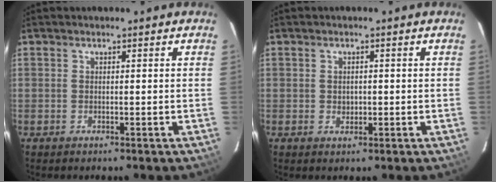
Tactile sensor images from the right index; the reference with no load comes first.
{"total": 1.5, "force": [-0.1, 1.4, 0.7], "torque": [-0.009, 0.001, -0.001]}